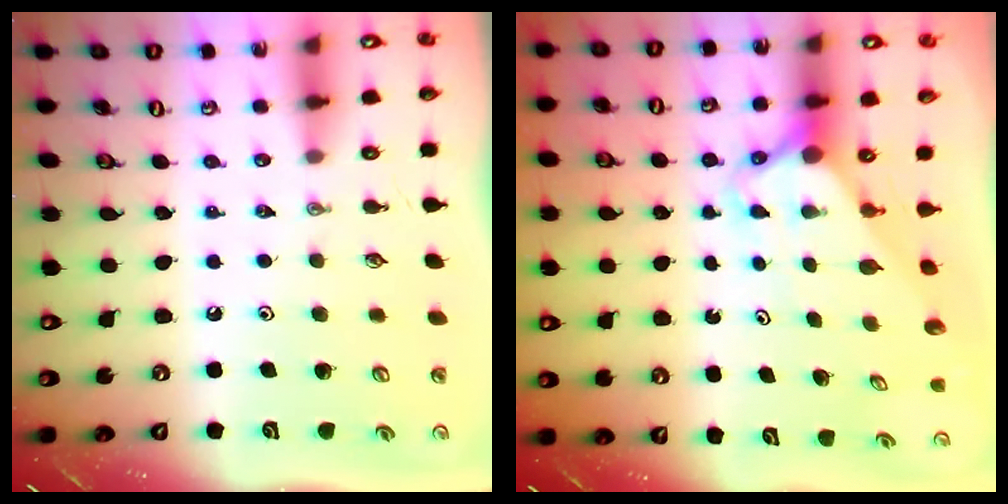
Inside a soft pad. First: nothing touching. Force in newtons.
{"total": 2.9, "press": 2.9, "slide": 0.3}